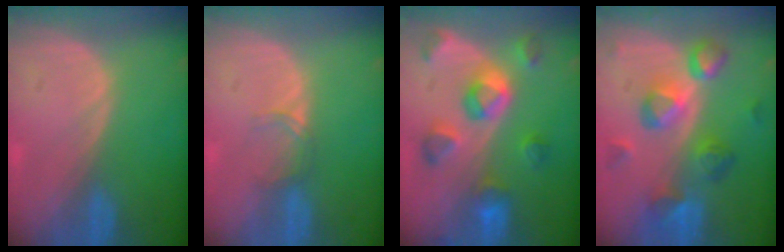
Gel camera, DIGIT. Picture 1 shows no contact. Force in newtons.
{"total": 1.9, "press": 1.9, "slide": 0.3}
{"total": 9.0, "press": 8.3, "slide": 3.4}
{"total": 8.9, "press": 8.5, "slide": 2.7}